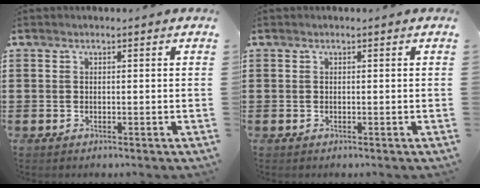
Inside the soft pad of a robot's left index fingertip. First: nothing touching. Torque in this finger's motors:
{"motor_torque": [-0.13, 0.06, 0.00, -0.01]}